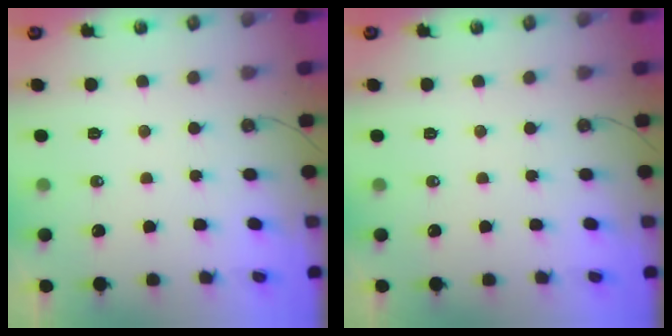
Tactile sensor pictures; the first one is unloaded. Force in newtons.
{"total": 0.0}